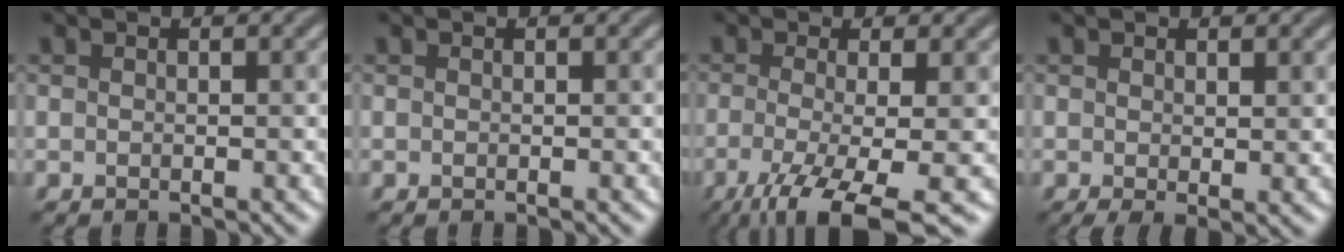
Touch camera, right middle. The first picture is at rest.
{"total": 0.0}
{"total": 8.4, "force": [-3.8, 2.3, 7.1], "torque": [-0.115, -0.019, -0.067]}
{"total": 1.7, "force": [0.0, 0.5, 1.6], "torque": [-0.027, -0.006, 0.002]}